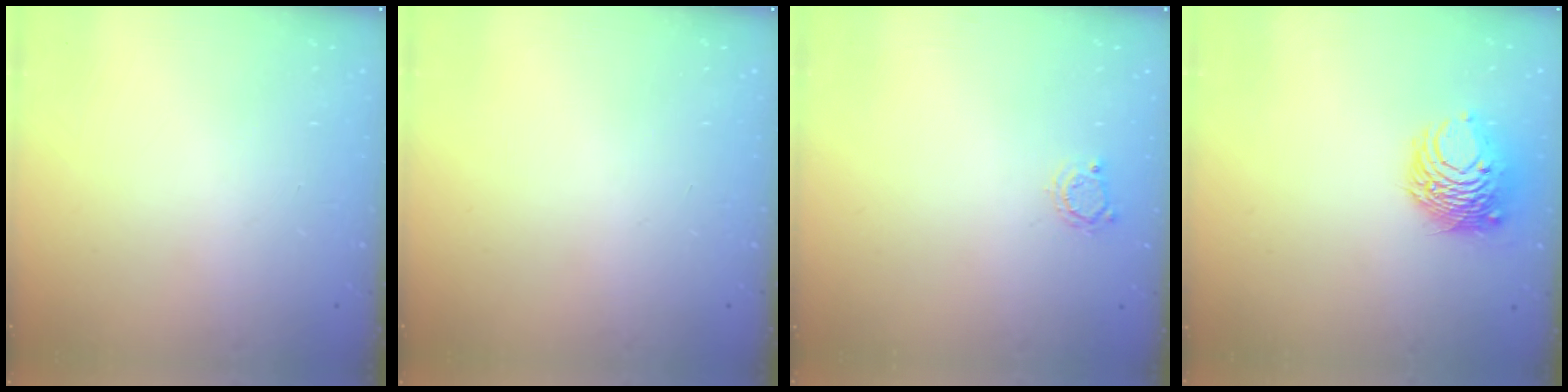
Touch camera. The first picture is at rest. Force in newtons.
{"total": 0.0}
{"total": 3.0, "press": 3.0, "slide": 0.4}
{"total": 8.6, "press": 8.6, "slide": 0.4}